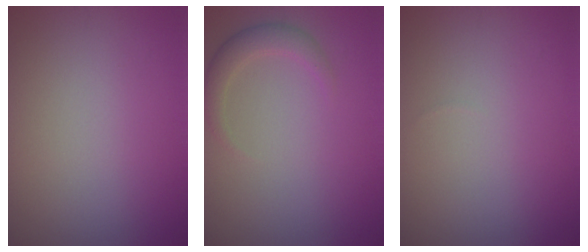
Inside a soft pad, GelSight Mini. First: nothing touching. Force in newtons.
{"total": 2.0, "press": 2.0, "slide": 0.2}
{"total": 0.0}